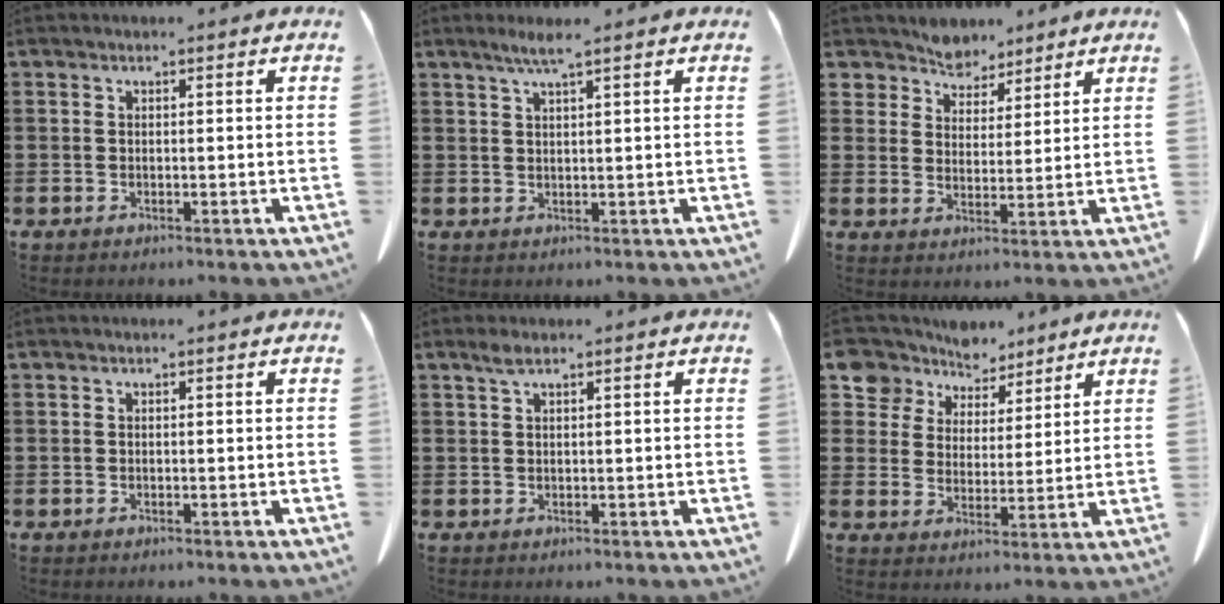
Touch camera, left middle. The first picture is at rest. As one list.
[{"total": 2.9, "force": [2.0, -0.2, 2.2], "torque": [-0.046, -0.002, 0.035]}, {"total": 5.4, "force": [4.9, 2.2, -0.2], "torque": [-0.027, -0.025, 0.092]}, {"total": 0.0}, {"total": 1.7, "force": [1.0, 0.2, 1.4], "torque": [-0.030, 0.000, 0.018]}, {"total": 7.8, "force": [6.5, 4.2, 0.7], "torque": [-0.052, -0.030, 0.122]}]